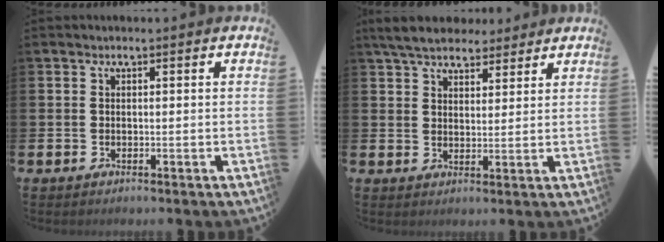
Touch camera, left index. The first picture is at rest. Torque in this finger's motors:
{"motor_torque": [1.10, -1.04, 0.15, -0.01]}